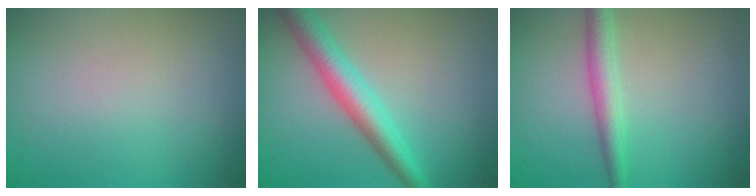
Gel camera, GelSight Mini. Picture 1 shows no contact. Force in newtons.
{"total": 4.4, "press": 4.4, "slide": 0.1}
{"total": 2.7, "press": 2.7, "slide": 0.1}